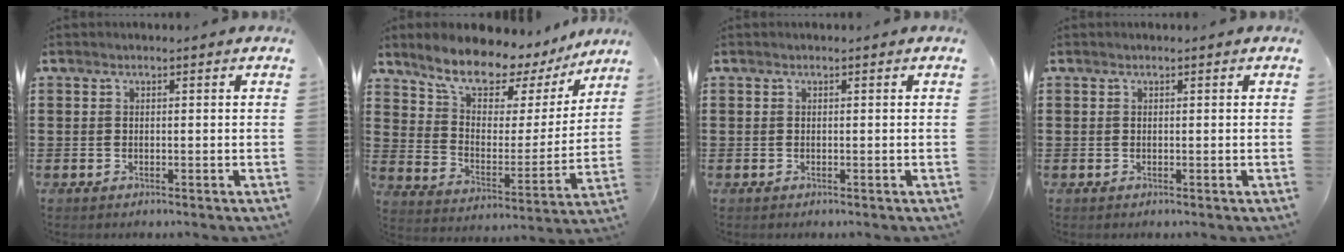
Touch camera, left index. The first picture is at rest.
{"total": 9.1, "force": [8.0, 2.9, 2.9], "torque": [-0.080, -0.063, 0.137]}
{"total": 0.0}
{"total": 0.0}